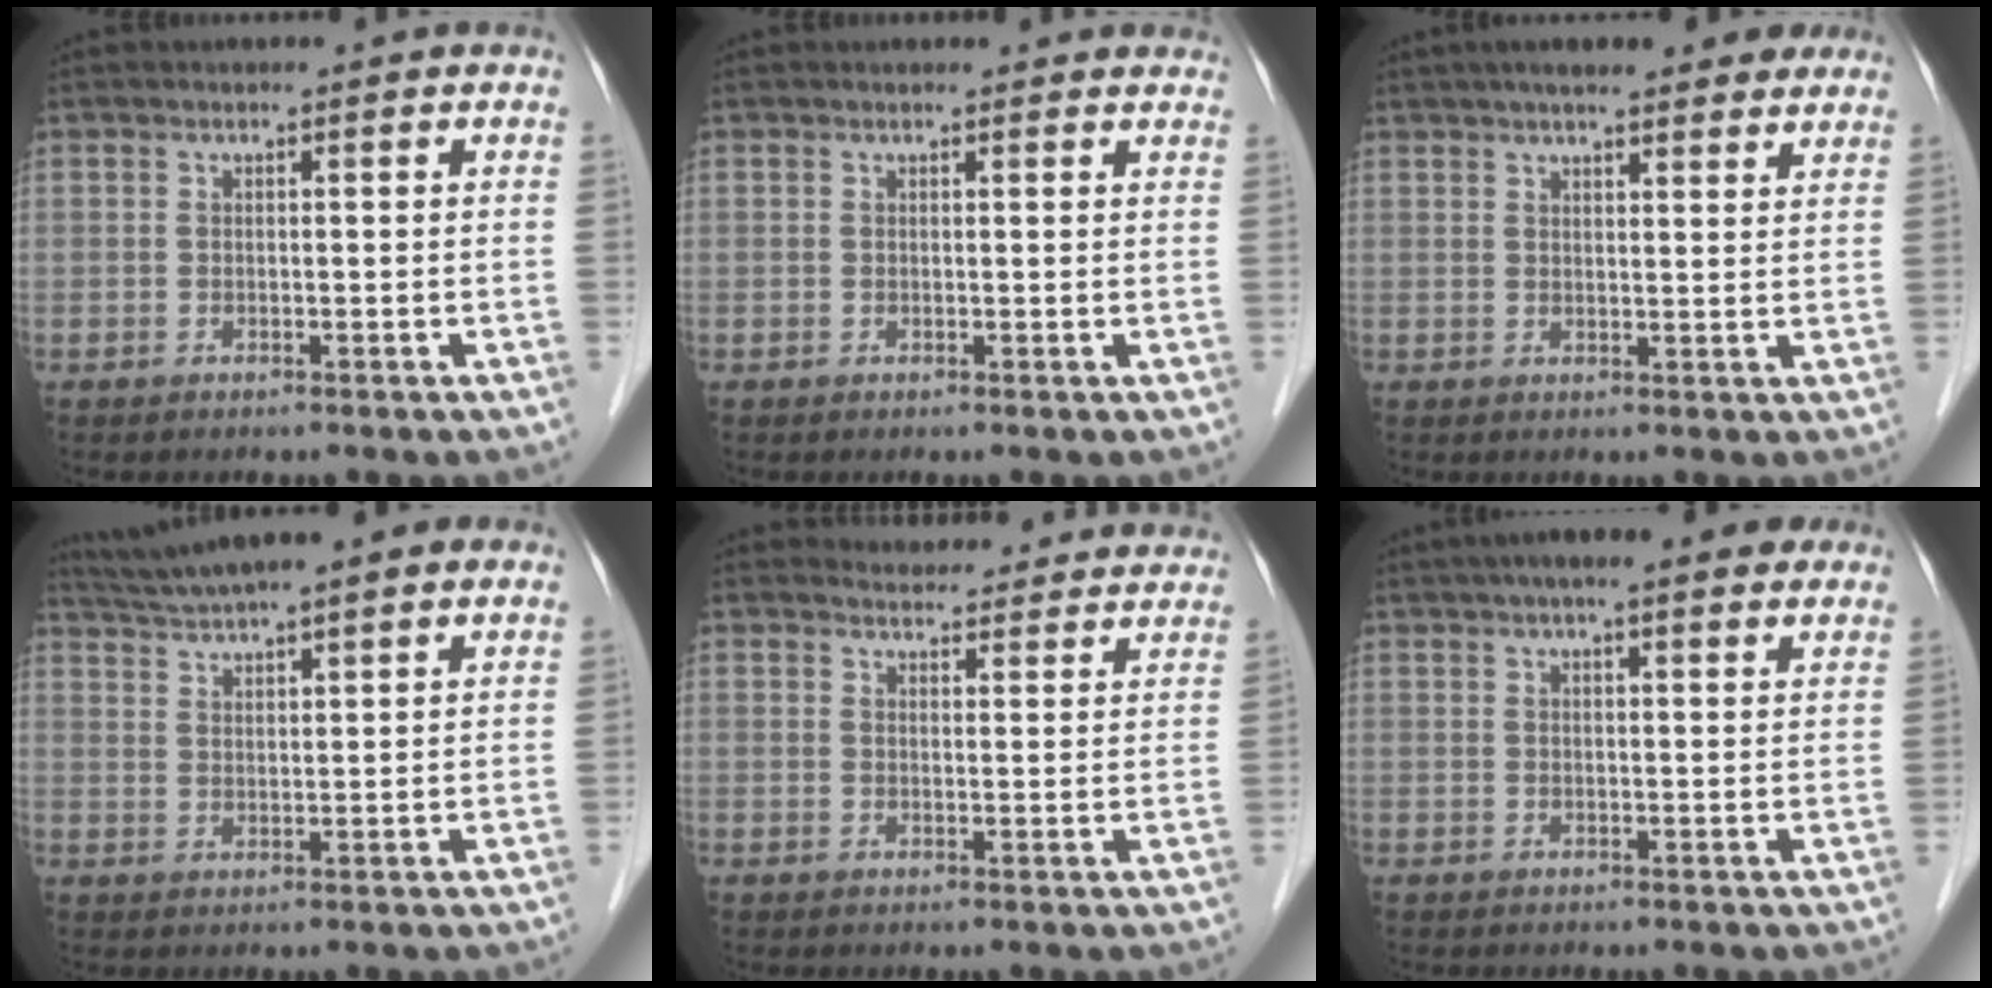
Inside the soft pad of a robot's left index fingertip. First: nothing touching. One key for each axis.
{"total": 5.1, "fx": 4.7, "fy": 1.6, "fz": 1.2, "tx": -0.004, "ty": 0.015, "tz": 0.040}
{"total": 12.7, "fx": 10.3, "fy": 2.7, "fz": 6.8, "tx": -0.090, "ty": 0.028, "tz": 0.134}
{"total": 10.9, "fx": 9.3, "fy": 1.0, "fz": 5.6, "tx": -0.096, "ty": 0.034, "tz": 0.143}
{"total": 13.1, "fx": 12.6, "fy": 2.9, "fz": 1.9, "tx": -0.003, "ty": 0.002, "tz": 0.135}
{"total": 11.5, "fx": 8.9, "fy": 2.3, "fz": 7.0, "tx": -0.100, "ty": 0.036, "tz": 0.119}